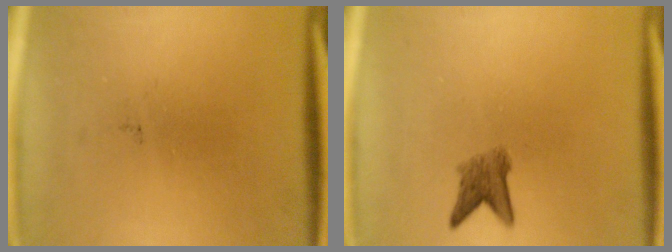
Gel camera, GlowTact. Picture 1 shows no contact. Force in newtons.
{"total": 3.0}